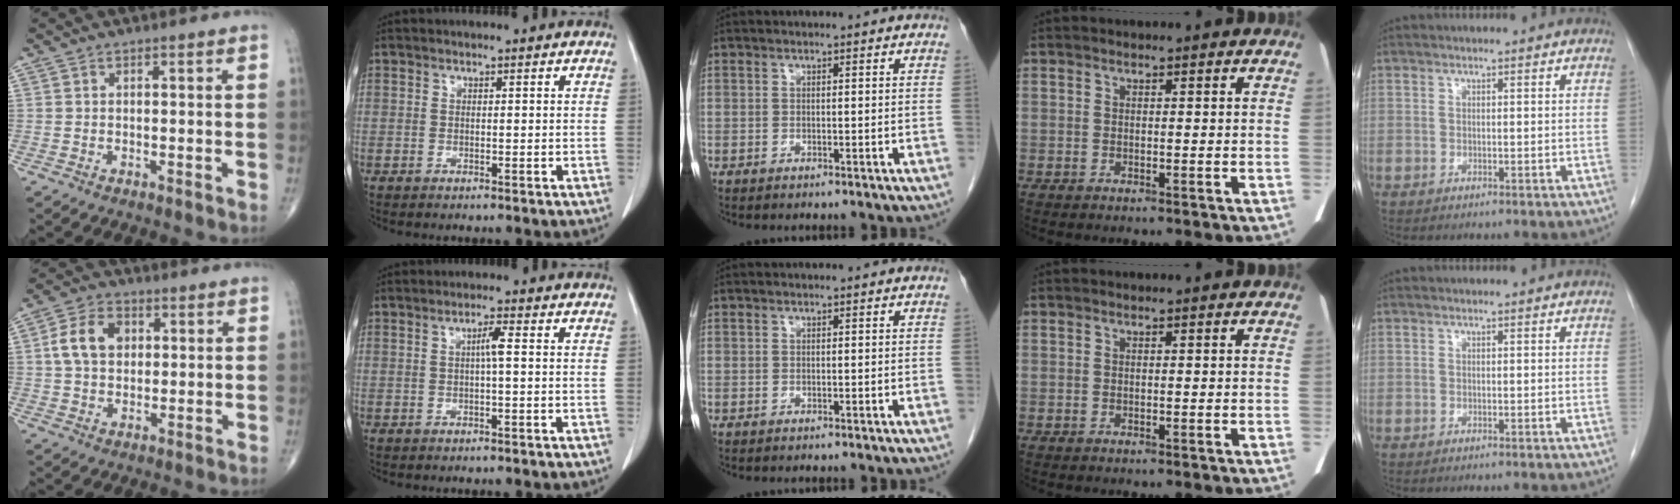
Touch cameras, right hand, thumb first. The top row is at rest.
{"thumb": {"total": 8.8, "force": [1.7, 6.2, 5.9], "torque": [-0.099, 0.010, 0.028]}, "index": {"total": 2.1, "force": [0.2, 0.1, 2.1], "torque": [-0.038, 0.004, 0.002]}}